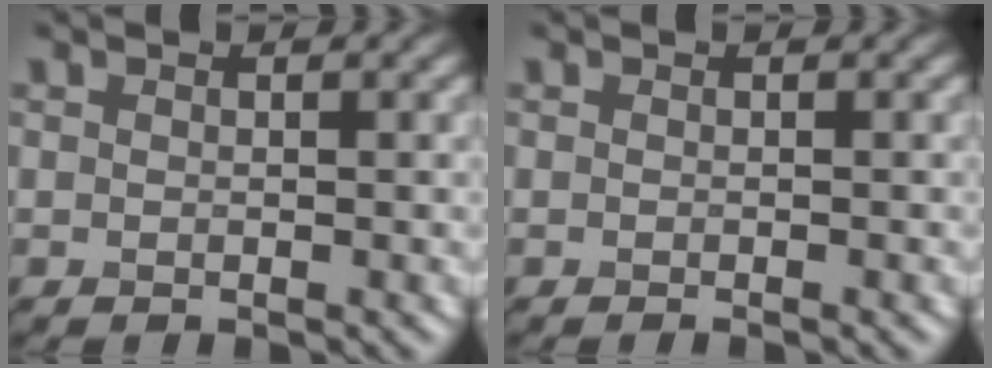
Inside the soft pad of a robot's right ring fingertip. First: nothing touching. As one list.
[{"total": 0.7, "force": [-0.3, 0.1, 0.6], "torque": [-0.005, -0.003, -0.007]}]